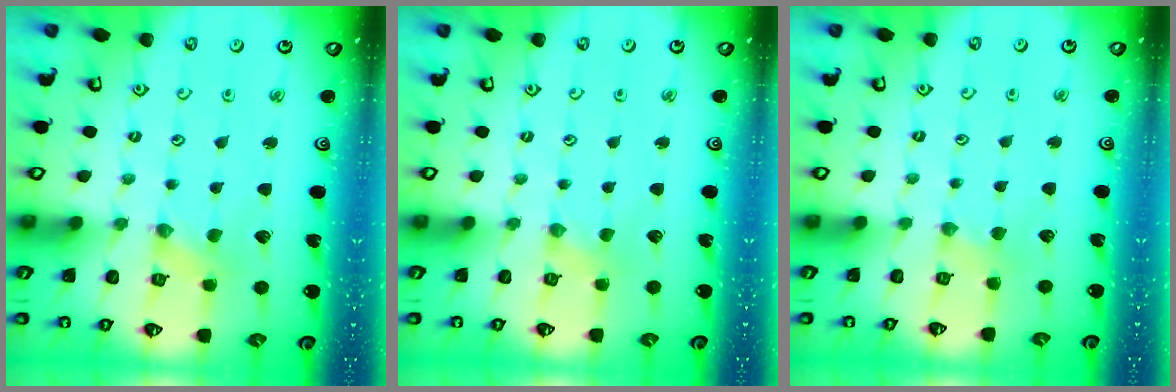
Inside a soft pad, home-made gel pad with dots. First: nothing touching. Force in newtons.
{"total": 0.5, "press": 0.5, "slide": 0.1}
{"total": 1.6, "press": 1.5, "slide": 0.4}